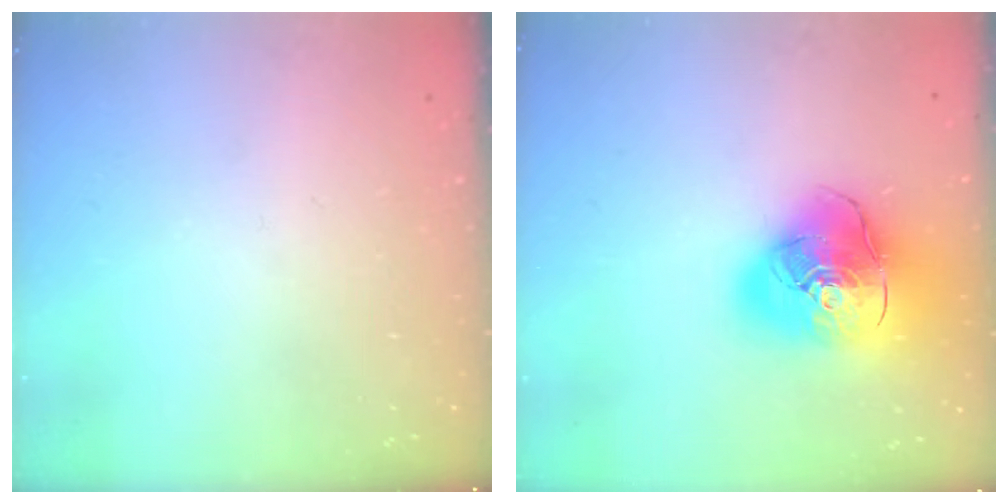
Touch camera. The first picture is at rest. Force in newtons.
{"total": 22.5, "press": 22.3, "slide": 3.4}